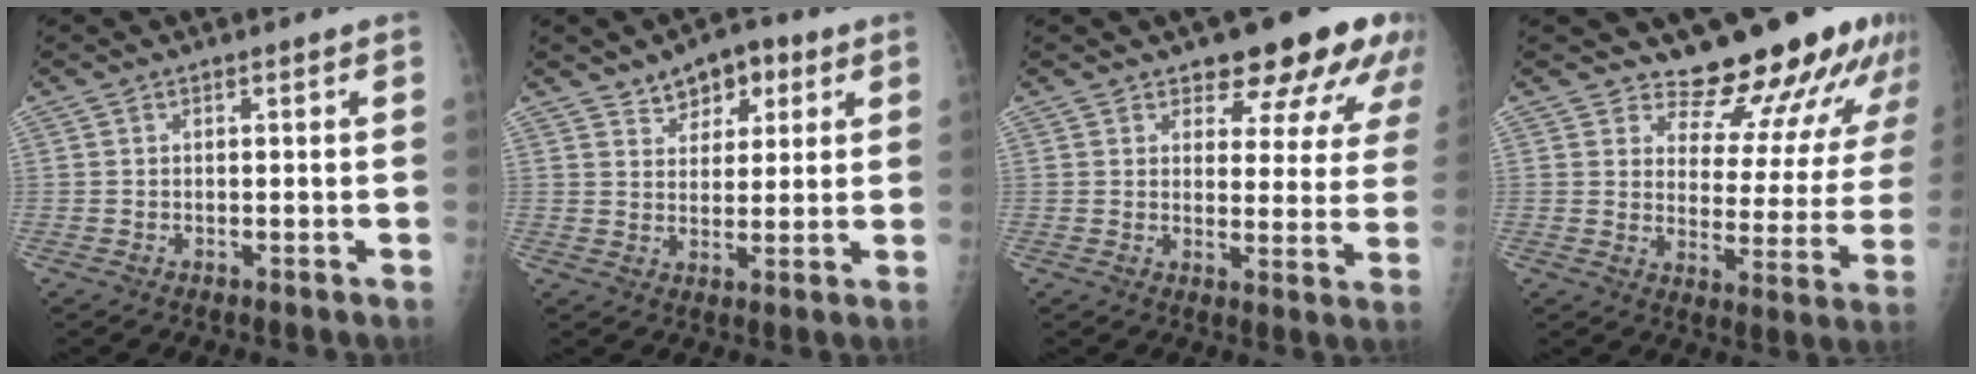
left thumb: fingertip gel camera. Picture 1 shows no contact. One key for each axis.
{"total": 7.5, "fx": 4.4, "fy": 4.7, "fz": 3.9, "tx": -0.023, "ty": -0.017, "tz": 0.065}
{"total": 13.5, "fx": 9.8, "fy": 5.8, "fz": 7.2, "tx": -0.034, "ty": -0.050, "tz": 0.105}
{"total": 15.8, "fx": 14.2, "fy": 5.0, "fz": 5.0, "tx": -0.016, "ty": -0.112, "tz": 0.176}